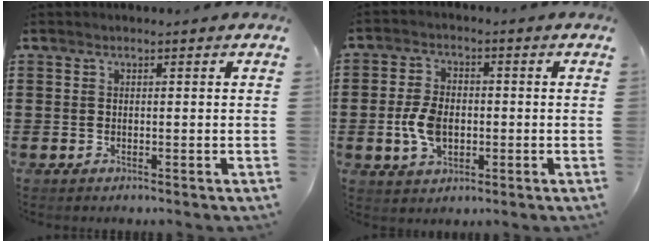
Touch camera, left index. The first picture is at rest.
{"total": 6.5, "force": [-1.0, 4.1, 5.0], "torque": [-0.124, -0.002, -0.024]}